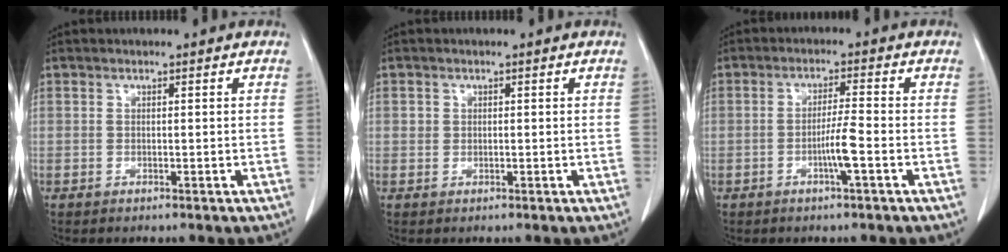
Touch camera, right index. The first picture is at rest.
{"total": 1.0, "force": [0.2, 1.0, 0.2], "torque": [0.002, 0.004, 0.003]}
{"total": 4.0, "force": [-1.5, -0.4, 3.7], "torque": [-0.068, -0.003, -0.029]}